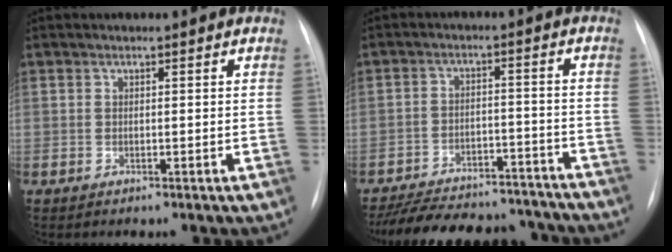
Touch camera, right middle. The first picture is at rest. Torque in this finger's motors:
{"motor_torque": [0.90, -1.24, 0.01, 0.02]}